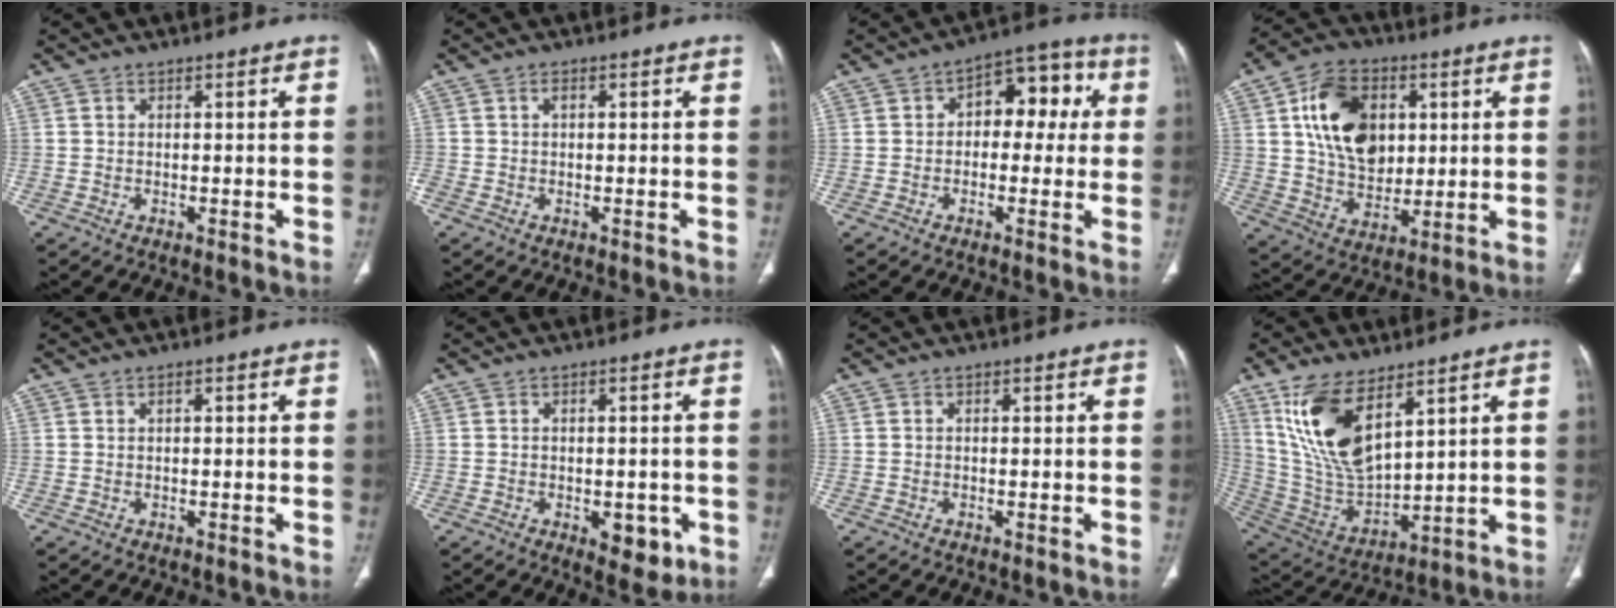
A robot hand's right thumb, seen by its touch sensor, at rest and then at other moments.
{"total": 1.2, "force": [0.2, 0.6, 1.0], "torque": [-0.022, 0.007, 0.004]}
{"total": 10.5, "force": [1.6, 6.7, 7.9], "torque": [-0.057, 0.036, 0.014]}
{"total": 16.2, "force": [4.2, 11.4, 10.8], "torque": [-0.150, -0.009, 0.077]}
{"total": 0.7, "force": [0.3, 0.3, 0.6], "torque": [-0.010, 0.002, 0.007]}
{"total": 5.8, "force": [-1.9, 3.2, 4.5], "torque": [-0.037, 0.003, -0.011]}
{"total": 0.0}
{"total": 16.5, "force": [8.8, 7.1, 12.0], "torque": [-0.222, -0.041, 0.193]}